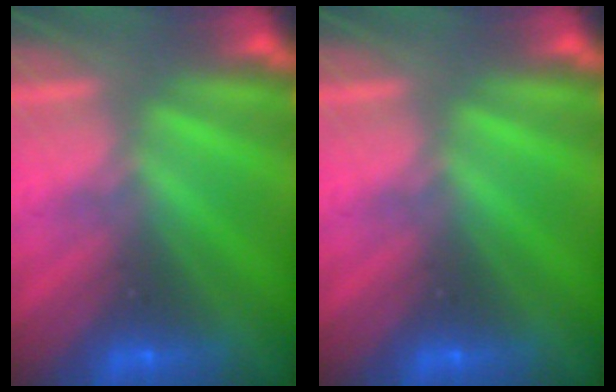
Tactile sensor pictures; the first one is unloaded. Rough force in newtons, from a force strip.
{"total": 0.0}